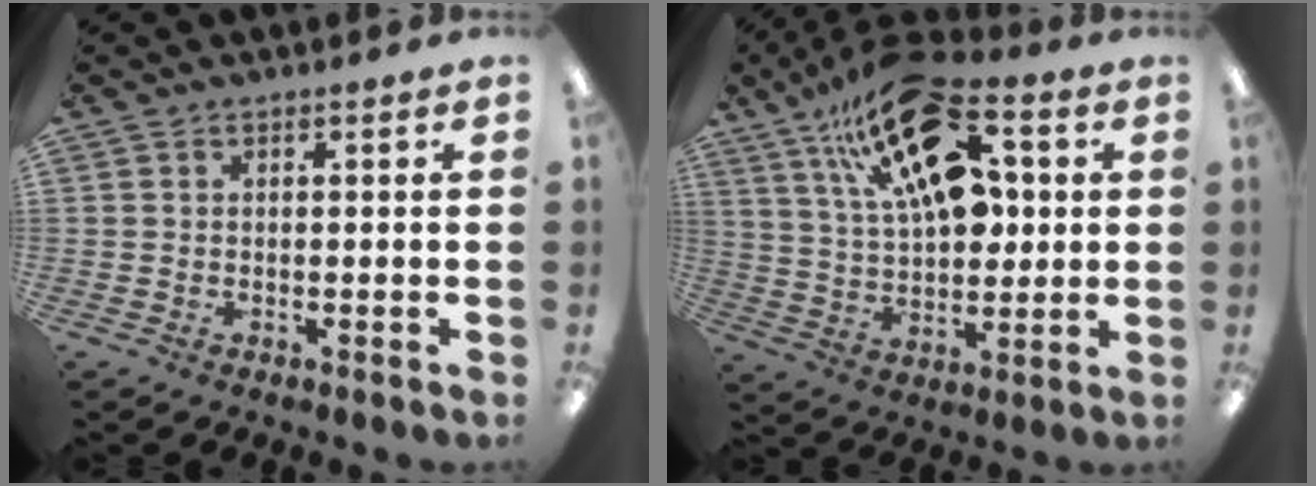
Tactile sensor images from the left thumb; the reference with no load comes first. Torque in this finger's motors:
{"motor_torque": [1.53, 2.25, 1.40, -1.37, 0.43]}